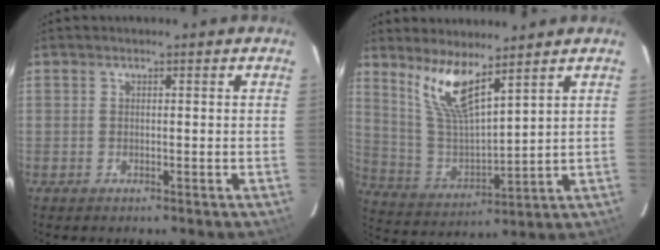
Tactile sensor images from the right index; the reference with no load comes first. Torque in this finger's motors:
{"motor_torque": [0.29, 0.27, 0.29, 0.09]}